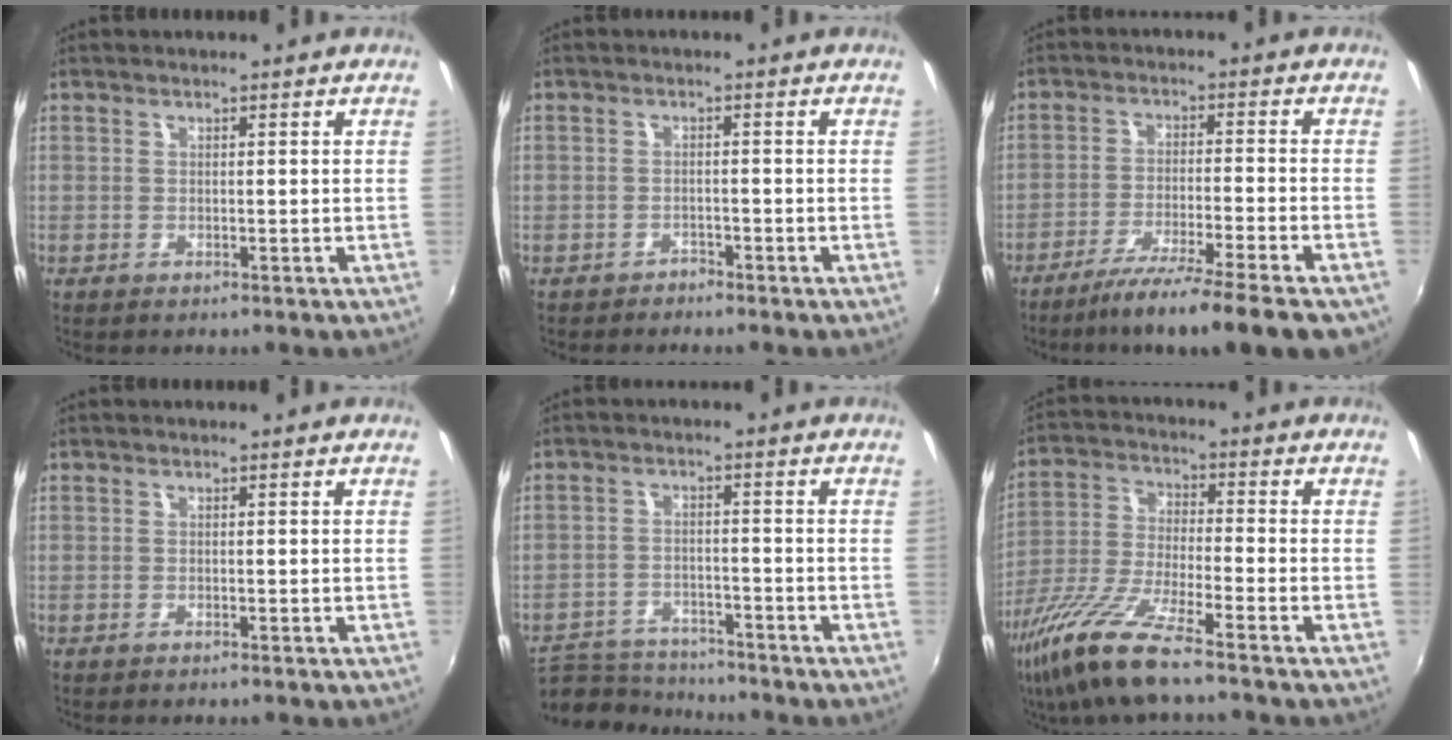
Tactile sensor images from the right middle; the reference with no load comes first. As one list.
[{"total": 1.8, "force": [-1.5, 1.1, -0.3], "torque": [0.000, 0.008, -0.023]}, {"total": 13.9, "force": [-11.0, 0.3, 8.5], "torque": [-0.151, -0.038, -0.175]}, {"total": 0.0}, {"total": 10.2, "force": [-9.3, 3.4, 2.7], "torque": [-0.081, 0.001, -0.150]}, {"total": 12.2, "force": [-8.8, 1.0, 8.5], "torque": [-0.182, -0.027, -0.171]}]